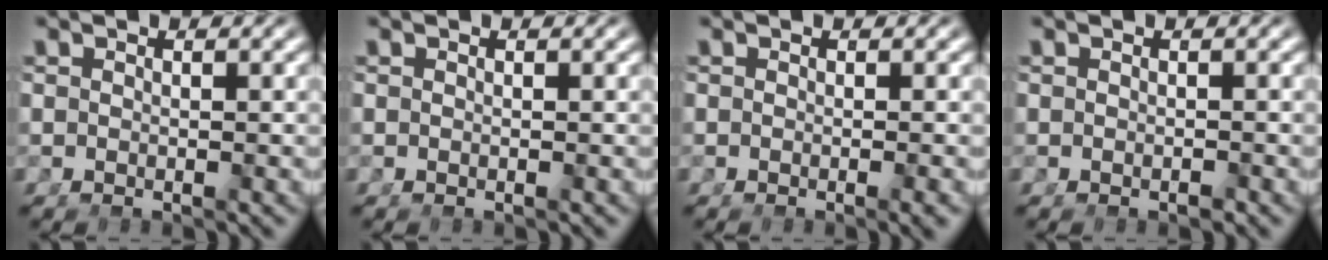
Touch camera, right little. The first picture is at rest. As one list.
[{"total": 0.0}, {"total": 0.8, "force": [-0.4, -0.1, 0.6], "torque": [-0.006, 0.002, -0.008]}, {"total": 0.5, "force": [-0.5, -0.1, 0.2], "torque": [-0.002, -0.002, -0.006]}]